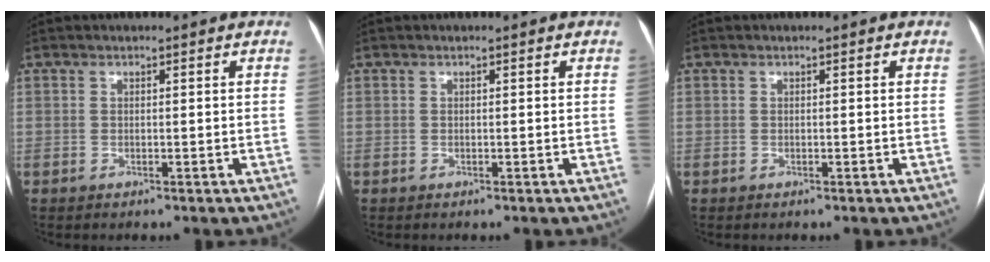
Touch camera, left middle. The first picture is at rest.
{"total": 0.0}
{"total": 0.0}